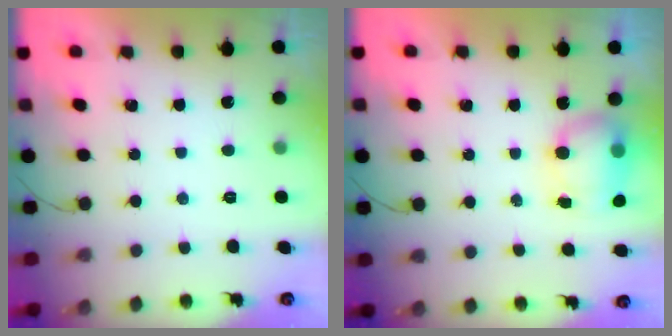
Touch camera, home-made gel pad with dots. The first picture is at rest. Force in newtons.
{"total": 7.4, "press": 7.2, "slide": 1.9}